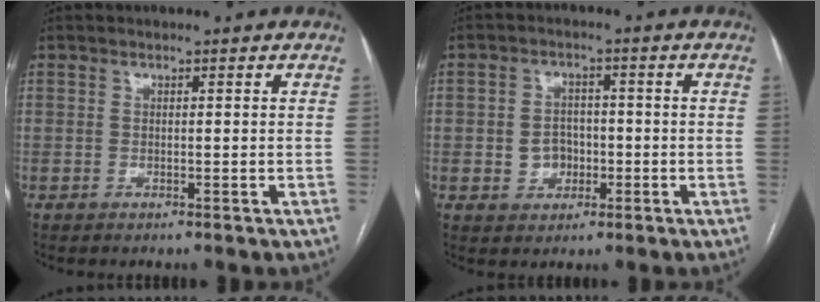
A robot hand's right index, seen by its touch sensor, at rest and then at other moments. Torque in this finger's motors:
{"motor_torque": [0.23, 0.03, 0.06, 0.01]}